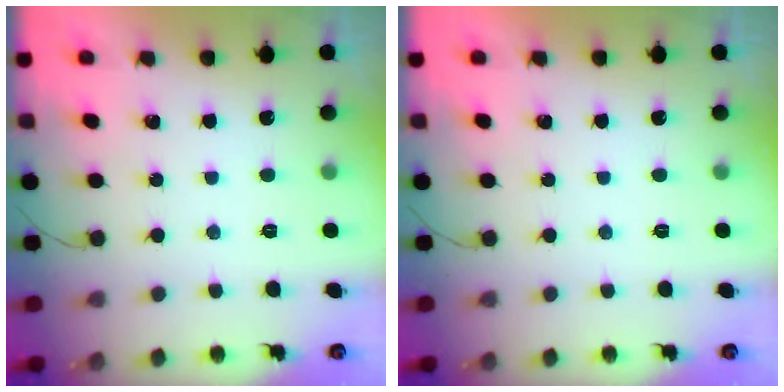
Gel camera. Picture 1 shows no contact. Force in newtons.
{"total": 0.0}